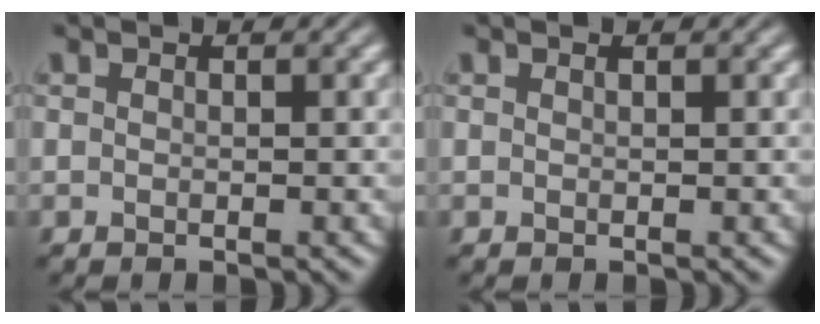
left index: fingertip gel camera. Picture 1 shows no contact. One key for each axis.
{"total": 0.0}